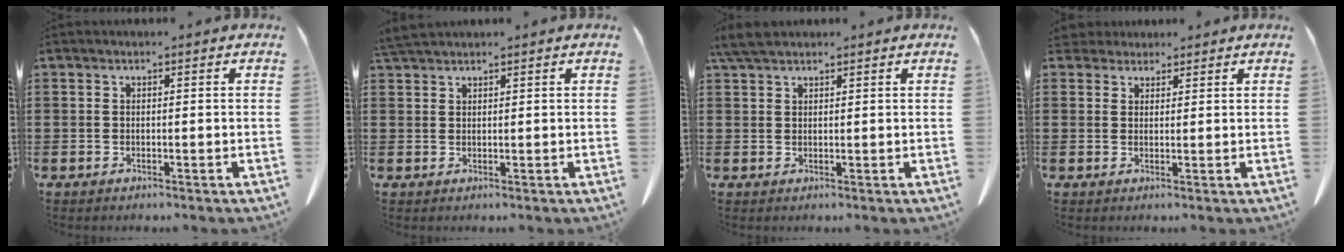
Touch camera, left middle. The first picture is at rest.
{"total": 2.3, "force": [2.1, 0.3, 0.9], "torque": [-0.024, 0.002, 0.041]}
{"total": 3.4, "force": [2.7, 0.9, 1.9], "torque": [-0.046, 0.004, 0.051]}
{"total": 2.6, "force": [2.3, 1.1, 0.4], "torque": [-0.007, 0.001, 0.043]}